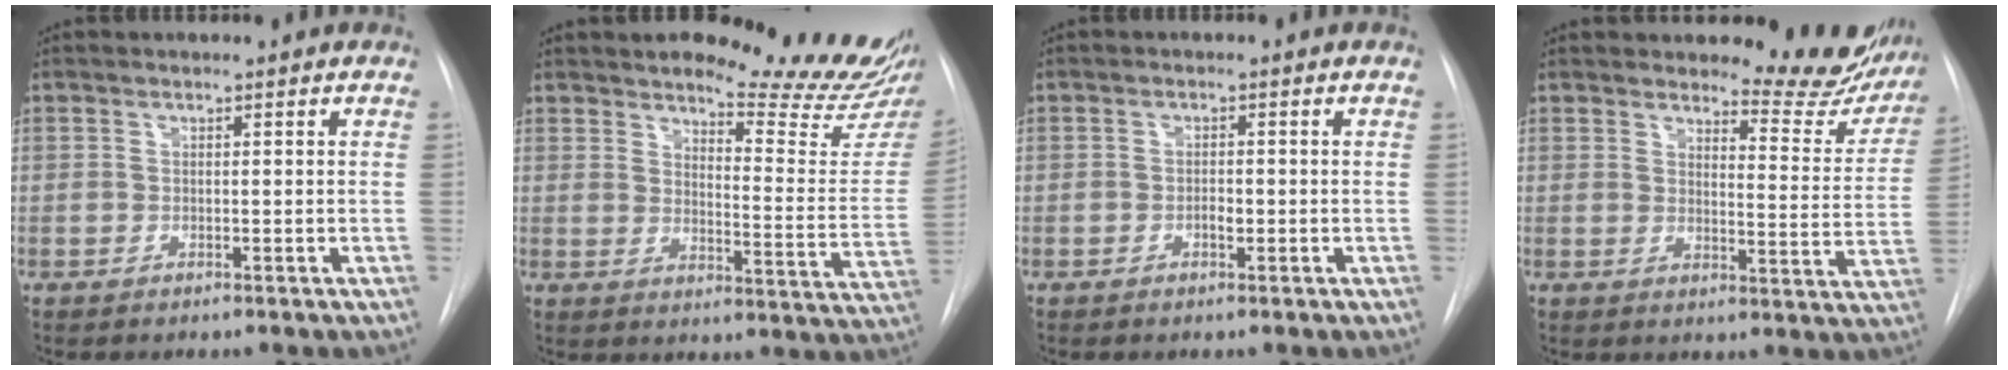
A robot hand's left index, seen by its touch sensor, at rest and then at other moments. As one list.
[{"total": 16.8, "force": [15.4, 1.0, 6.8], "torque": [-0.087, -0.112, 0.181]}, {"total": 1.3, "force": [-0.6, 0.5, 1.0], "torque": [-0.017, -0.001, -0.011]}, {"total": 12.1, "force": [11.5, 2.7, 2.8], "torque": [-0.011, -0.065, 0.117]}]